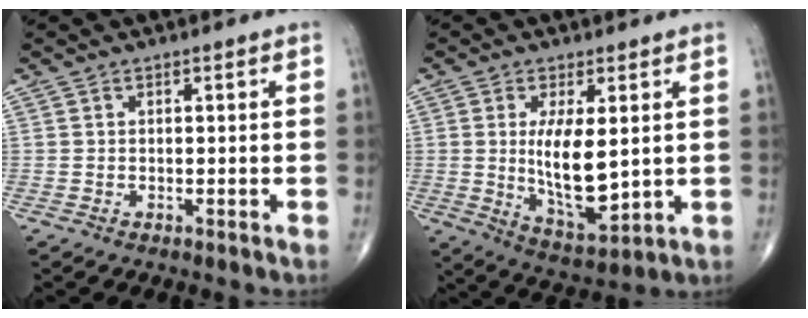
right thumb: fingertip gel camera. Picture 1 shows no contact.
{"total": 12.1, "force": [1.0, 4.8, 11.0], "torque": [-0.185, -0.030, 0.031]}